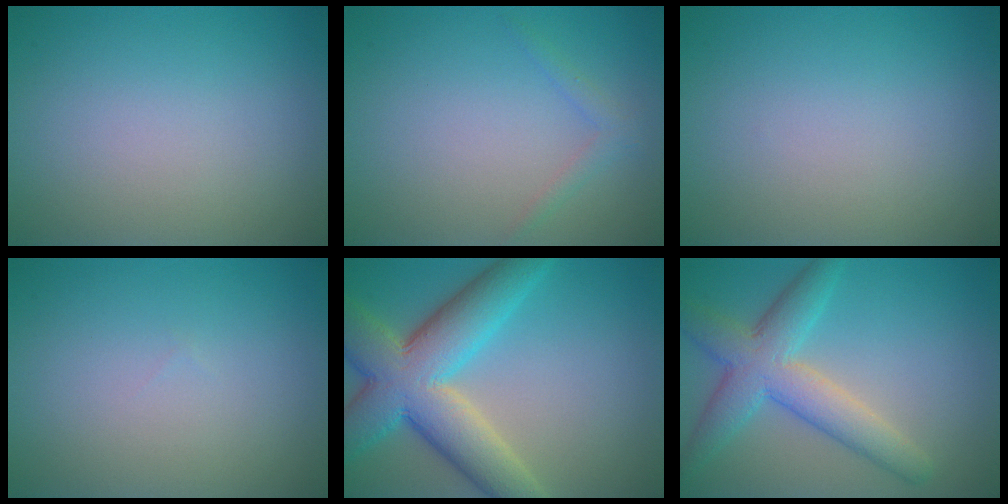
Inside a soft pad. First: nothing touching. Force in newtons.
{"total": 1.2, "press": 1.2, "slide": 0.1}
{"total": 0.0}
{"total": 0.0}
{"total": 8.9, "press": 8.8, "slide": 0.8}
{"total": 5.9, "press": 5.9, "slide": 0.3}